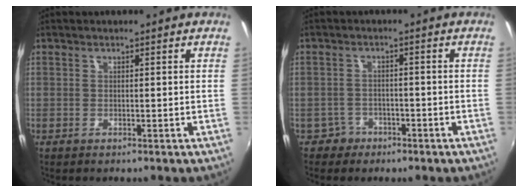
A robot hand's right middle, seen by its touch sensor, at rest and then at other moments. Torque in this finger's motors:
{"motor_torque": [-0.29, -0.29, -0.06, -0.02]}